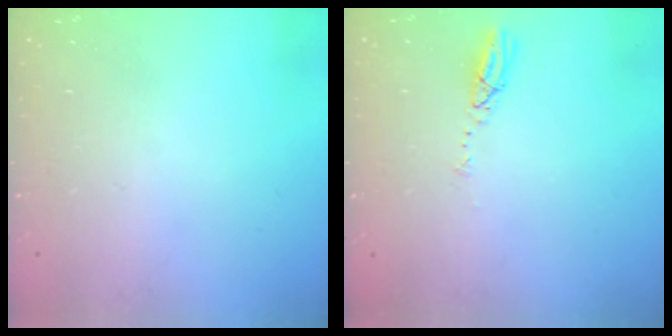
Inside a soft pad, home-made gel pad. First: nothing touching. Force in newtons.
{"total": 3.6, "press": 3.6, "slide": 0.2}